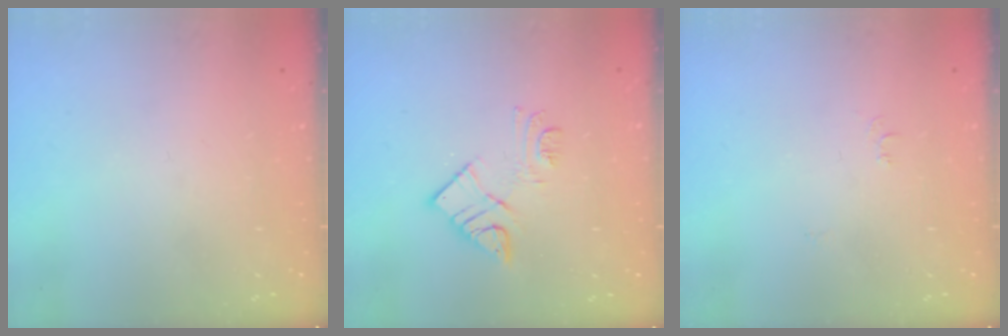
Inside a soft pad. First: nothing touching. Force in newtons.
{"total": 10.5, "press": 10.5, "slide": 0.7}
{"total": 4.3, "press": 4.3, "slide": 0.6}